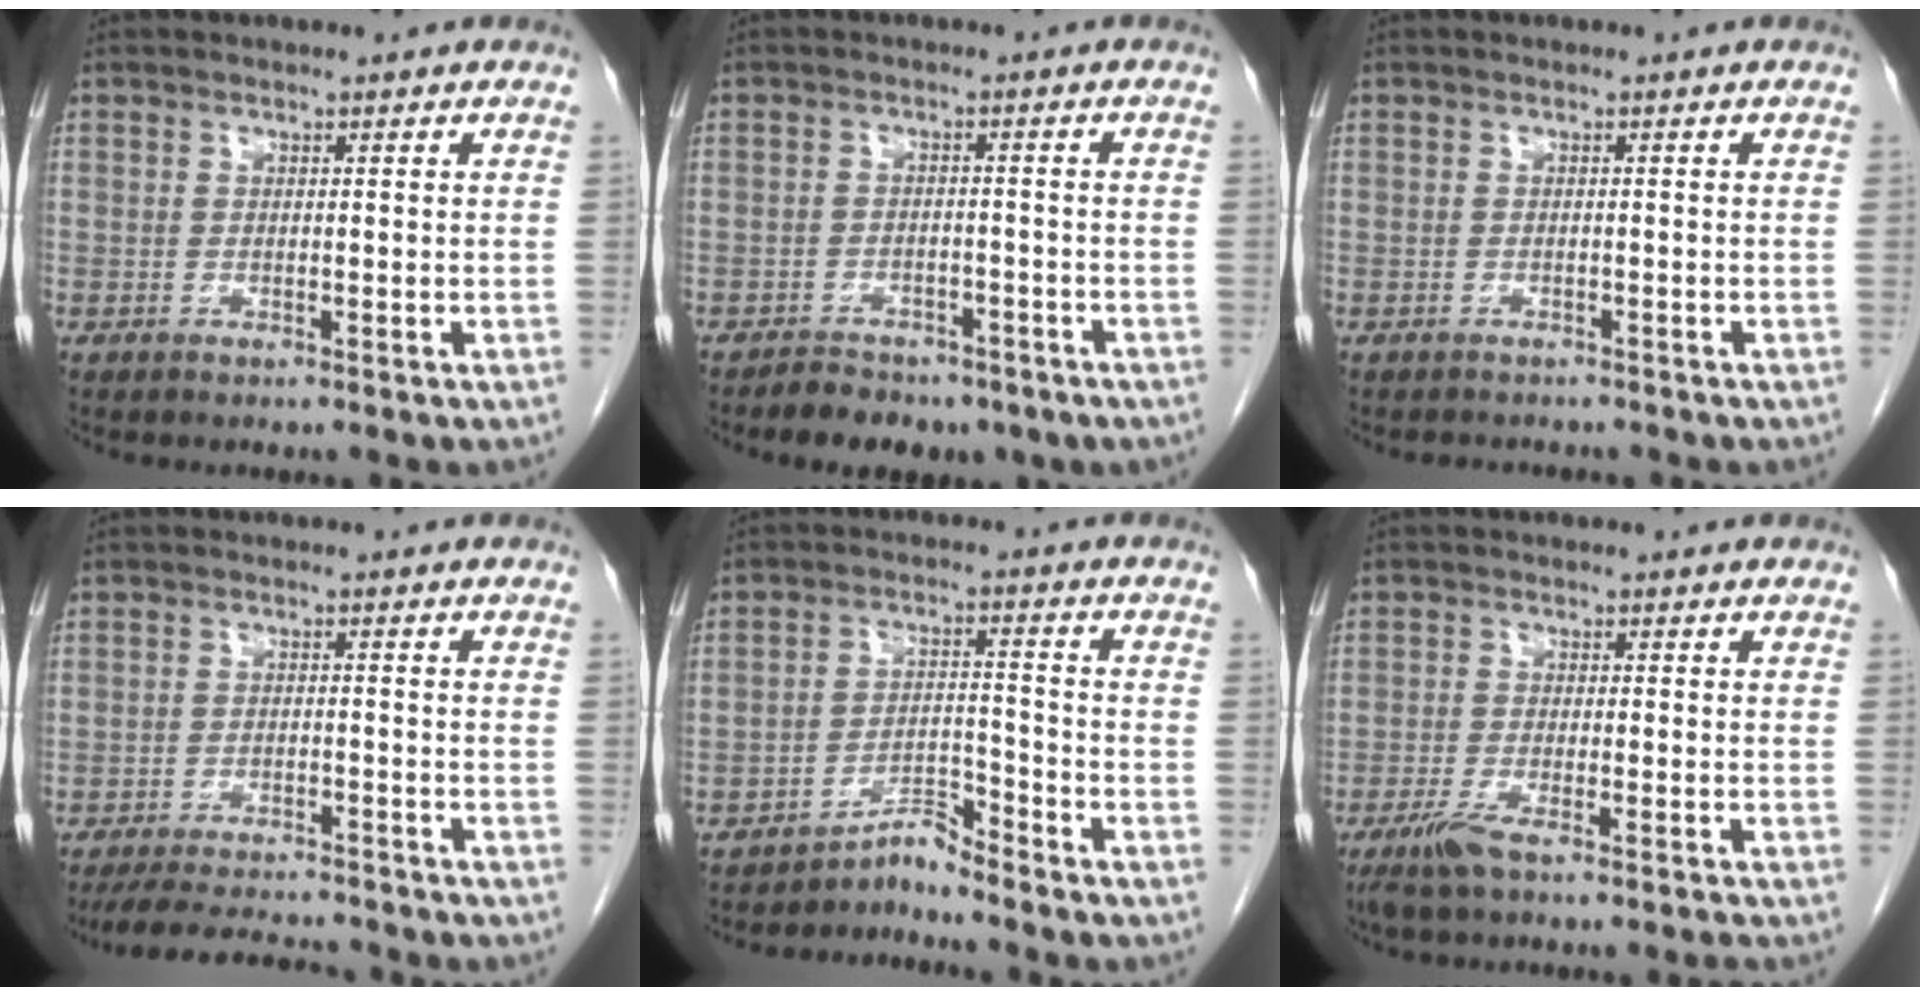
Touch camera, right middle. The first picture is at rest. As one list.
[{"total": 7.9, "force": [-6.1, 4.0, 3.1], "torque": [-0.044, 0.006, -0.075]}, {"total": 2.6, "force": [-2.4, 1.0, 0.3], "torque": [-0.005, -0.003, -0.031]}, {"total": 10.0, "force": [-9.4, 1.3, 3.3], "torque": [-0.052, -0.004, -0.138]}, {"total": 2.5, "force": [-2.5, -0.4, 0.4], "torque": [-0.001, -0.010, -0.045]}, {"total": 4.8, "force": [-3.7, -0.2, 3.0], "torque": [-0.054, -0.011, -0.069]}]